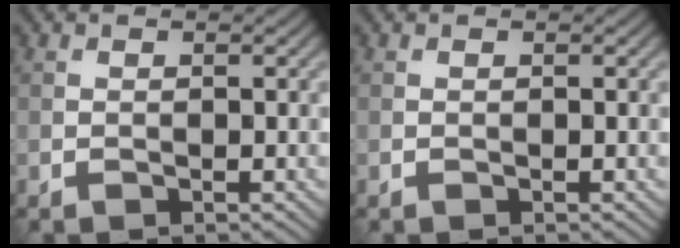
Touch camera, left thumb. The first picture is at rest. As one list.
[{"total": 0.0}]